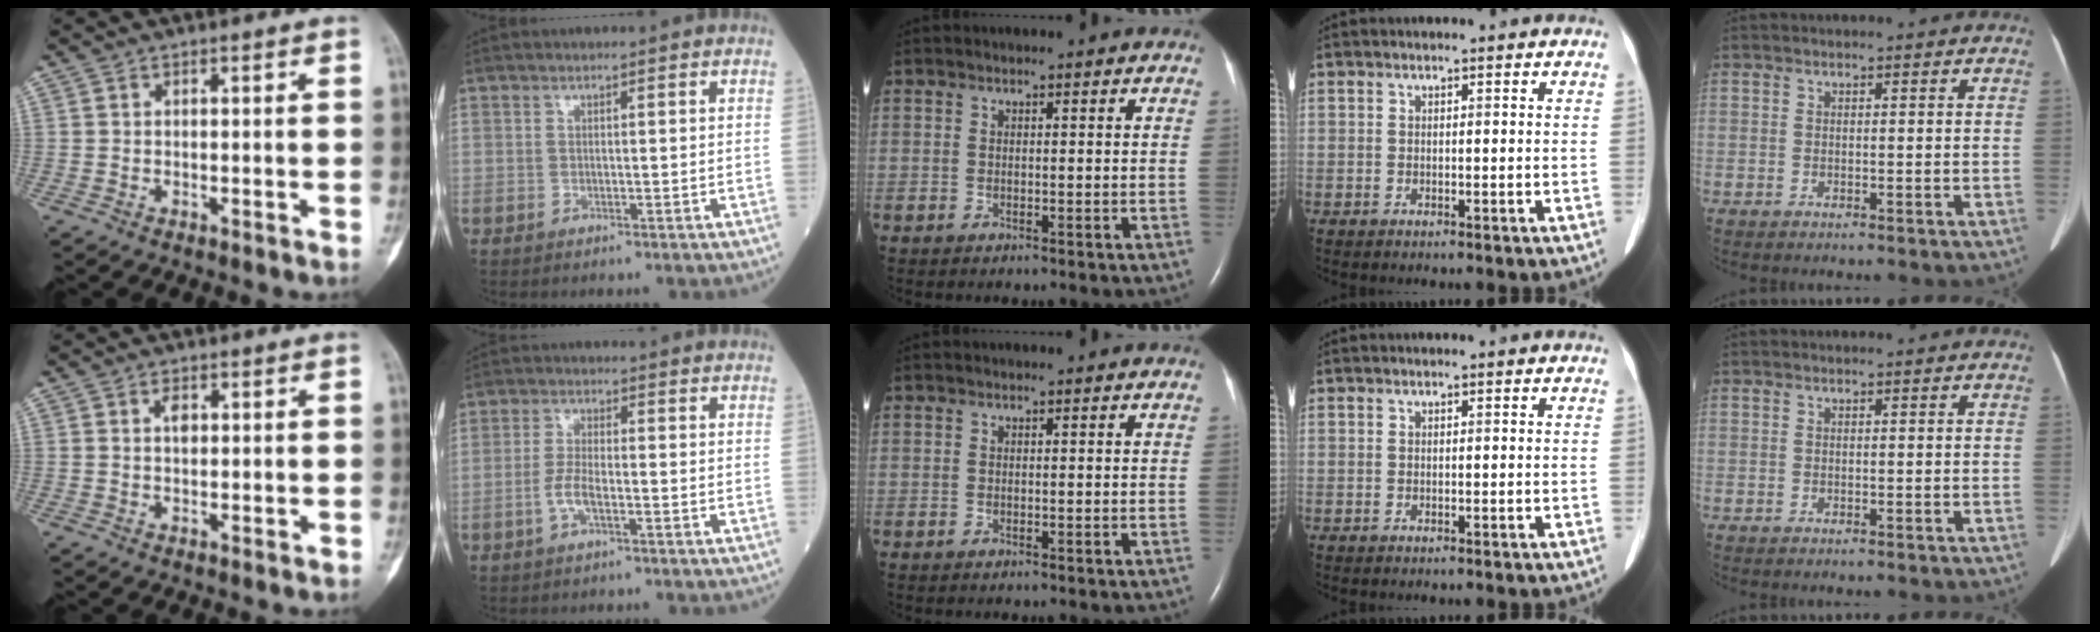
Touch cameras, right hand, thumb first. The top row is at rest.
{"thumb": {"total": 2.3, "force": [0.6, 1.5, 1.6], "torque": [-0.018, 0.002, 0.008]}, "index": {"total": 3.7, "force": [-1.5, 0.9, 3.3], "torque": [-0.072, 0.001, -0.031]}}